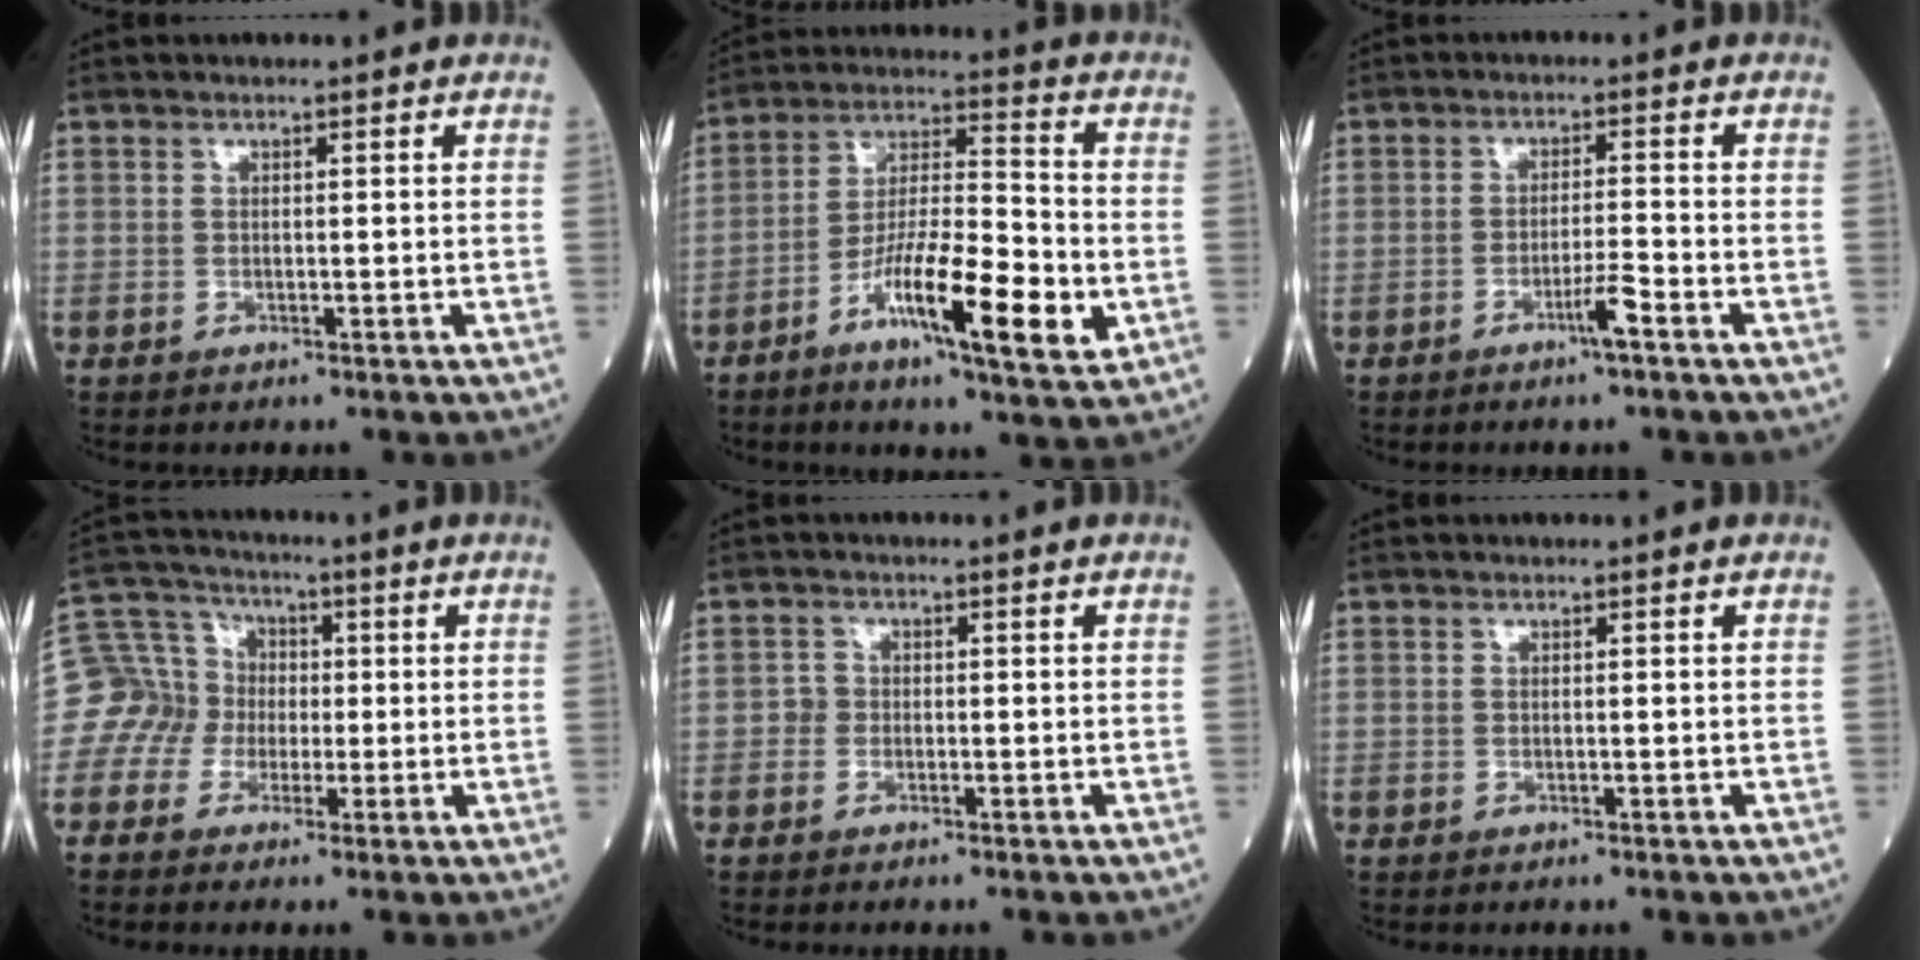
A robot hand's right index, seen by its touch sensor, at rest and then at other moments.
{"total": 15.1, "force": [-5.7, 2.3, 13.8], "torque": [-0.246, -0.011, -0.098]}
{"total": 3.4, "force": [-2.1, -0.3, 2.7], "torque": [-0.048, -0.003, -0.039]}
{"total": 8.1, "force": [-1.5, 7.9, 0.8], "torque": [-0.027, 0.036, -0.027]}
{"total": 1.2, "force": [-0.6, 1.1, 0.2], "torque": [0.005, 0.007, -0.016]}
{"total": 0.0}